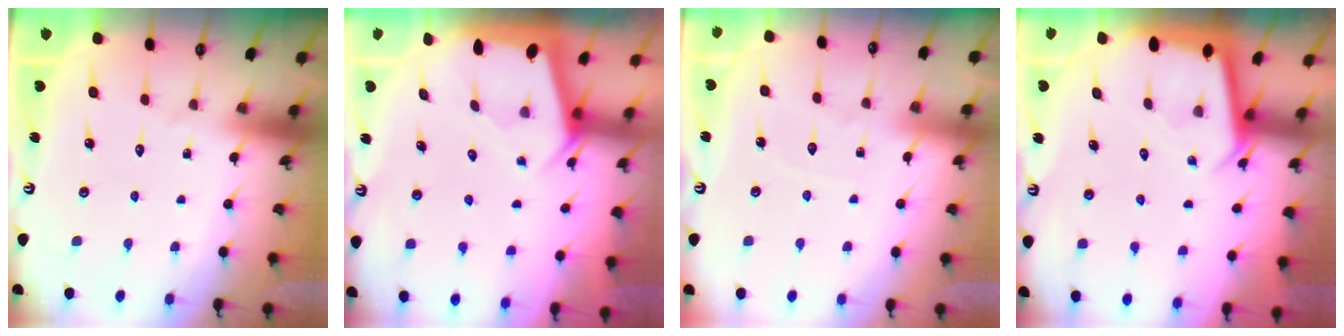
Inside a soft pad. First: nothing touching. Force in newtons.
{"total": 2.0, "press": 1.9, "slide": 0.3}
{"total": 3.4, "press": 3.4, "slide": 0.3}
{"total": 2.5, "press": 2.5, "slide": 0.1}